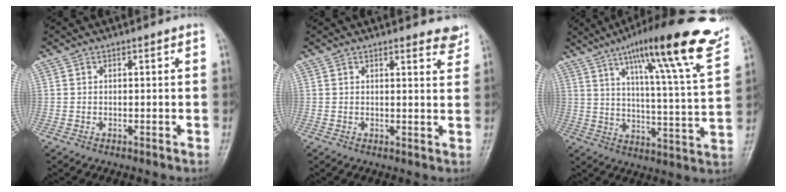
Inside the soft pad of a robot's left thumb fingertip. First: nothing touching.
{"total": 4.2, "force": [3.7, 1.2, 1.6], "torque": [-0.002, -0.022, 0.032]}
{"total": 24.5, "force": [14.8, 3.3, 19.2], "torque": [-0.267, -0.038, 0.212]}